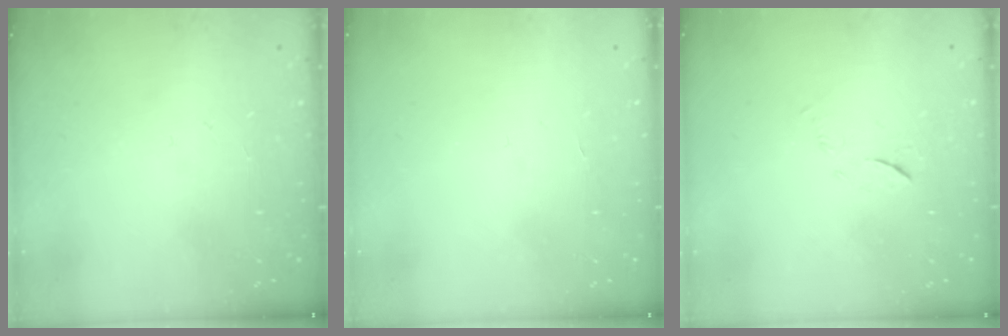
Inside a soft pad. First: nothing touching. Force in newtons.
{"total": 1.8, "press": 1.8, "slide": 0.1}
{"total": 5.3, "press": 5.2, "slide": 0.4}